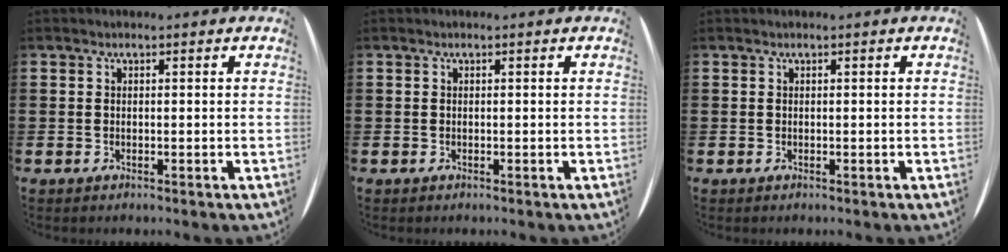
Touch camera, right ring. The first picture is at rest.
{"total": 0.0}
{"total": 0.0}